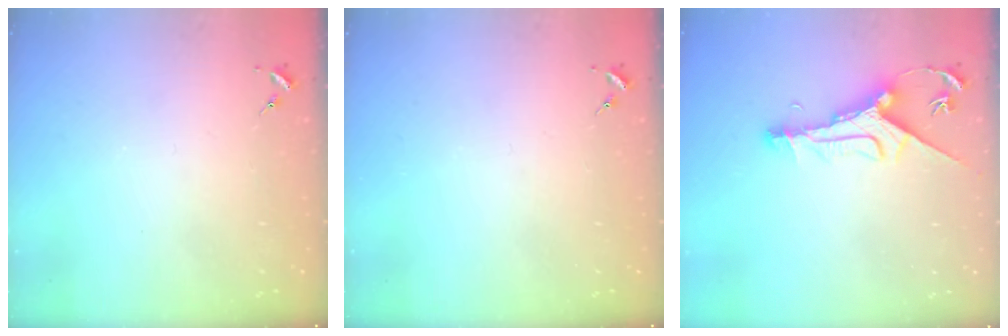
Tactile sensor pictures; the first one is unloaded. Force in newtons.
{"total": 0.0}
{"total": 12.3, "press": 12.2, "slide": 0.9}